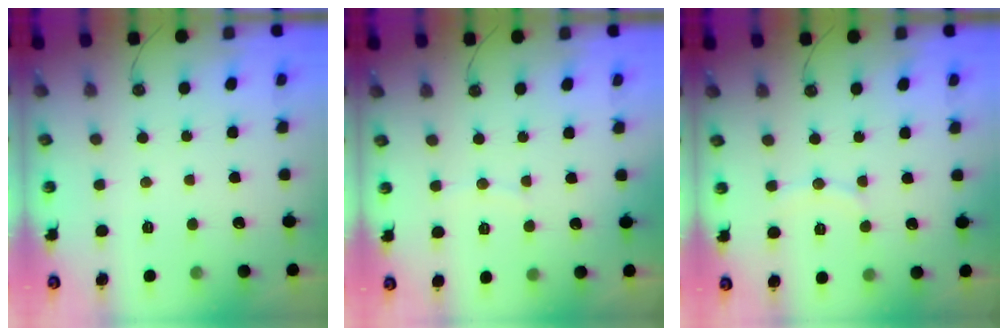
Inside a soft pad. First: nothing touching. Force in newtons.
{"total": 2.4, "press": 2.4, "slide": 0.3}
{"total": 6.8, "press": 6.8, "slide": 0.5}